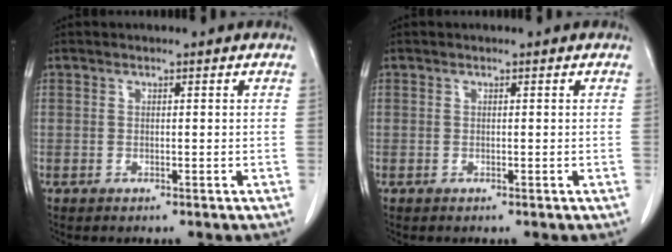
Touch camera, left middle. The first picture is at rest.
{"total": 0.0}